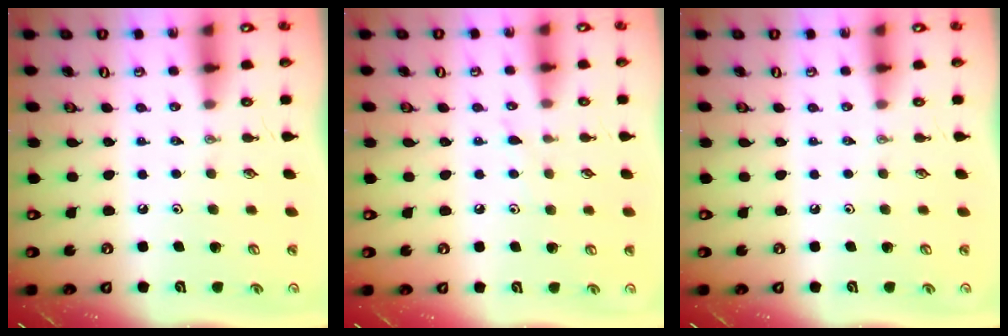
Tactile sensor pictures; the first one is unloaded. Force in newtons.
{"total": 4.5, "press": 4.4, "slide": 0.6}
{"total": 0.0}